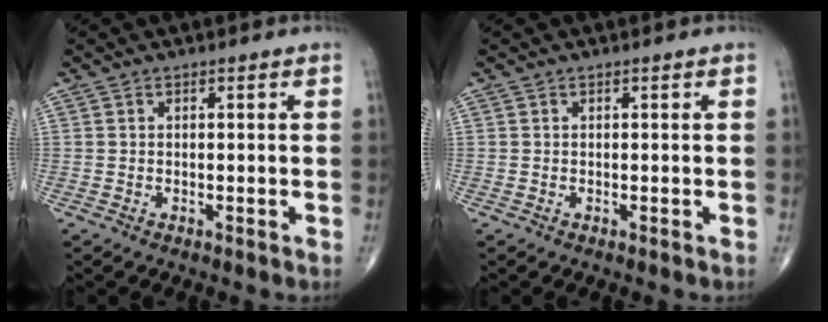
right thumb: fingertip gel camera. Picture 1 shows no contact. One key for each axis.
{"total": 0.0}